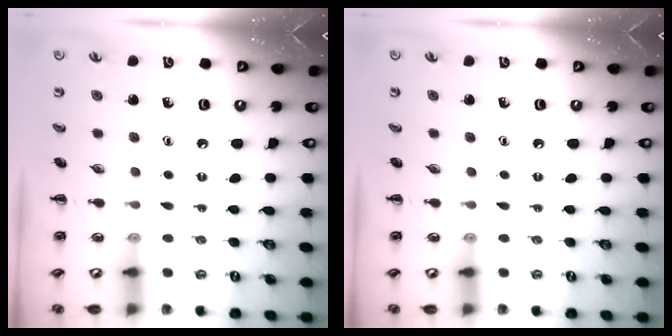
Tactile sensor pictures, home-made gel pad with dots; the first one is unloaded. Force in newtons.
{"total": 0.0}